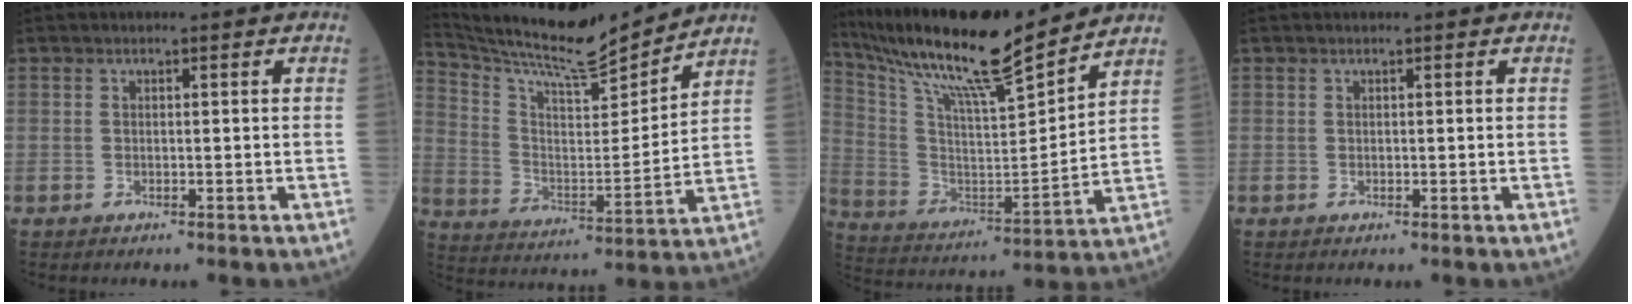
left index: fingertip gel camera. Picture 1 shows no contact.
{"total": 15.1, "force": [14.4, -0.1, 4.4], "torque": [-0.099, -0.008, 0.252]}
{"total": 19.7, "force": [16.8, 0.7, 10.3], "torque": [-0.195, 0.002, 0.295]}
{"total": 0.0}